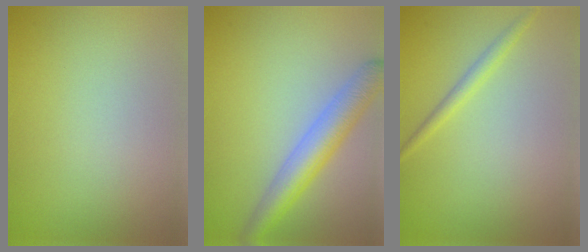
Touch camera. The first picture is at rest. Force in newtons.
{"total": 4.9, "press": 4.9, "slide": 0.2}
{"total": 1.4, "press": 1.4, "slide": 0.0}